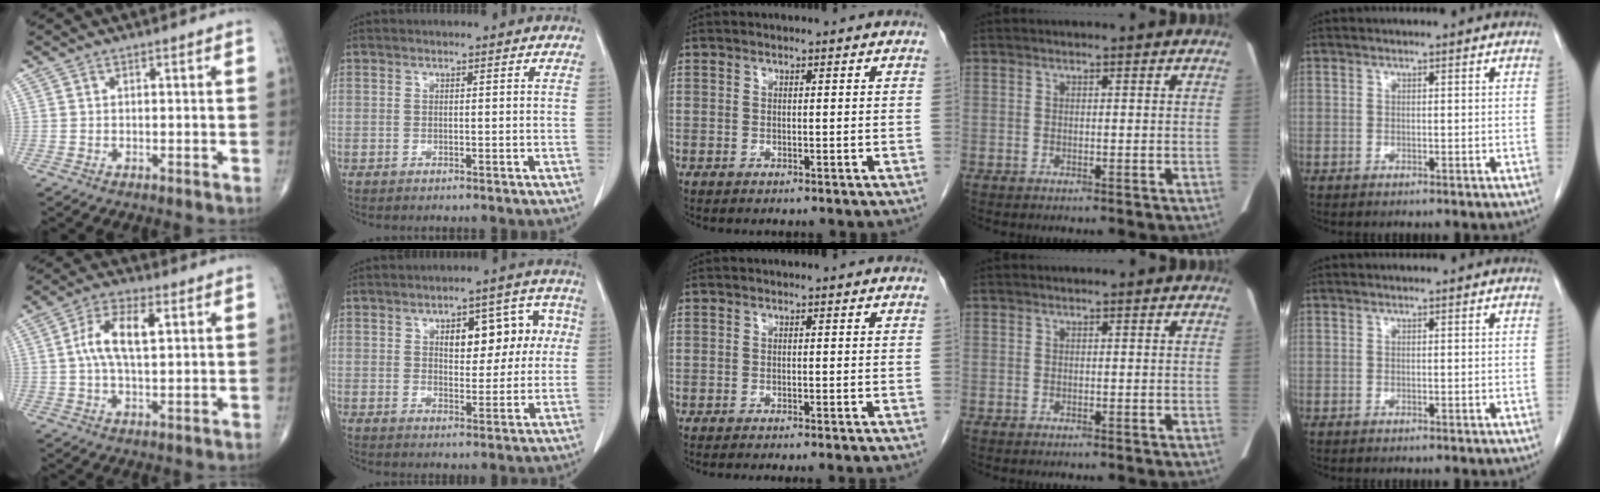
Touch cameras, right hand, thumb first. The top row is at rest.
{"thumb": {"total": 9.2, "force": [1.8, 4.1, 8.0], "torque": [-0.157, 0.013, 0.028]}, "index": {"total": 9.6, "force": [2.3, 4.7, 8.1], "torque": [-0.094, 0.032, 0.035]}, "middle": {"total": 5.5, "force": [-4.9, -0.5, 2.4], "torque": [-0.012, -0.008, -0.066]}}